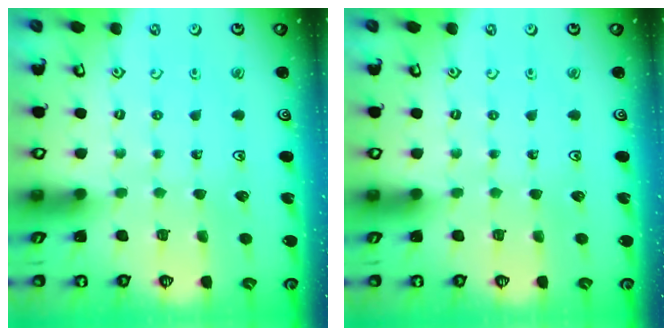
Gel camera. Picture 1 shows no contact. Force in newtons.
{"total": 0.0}